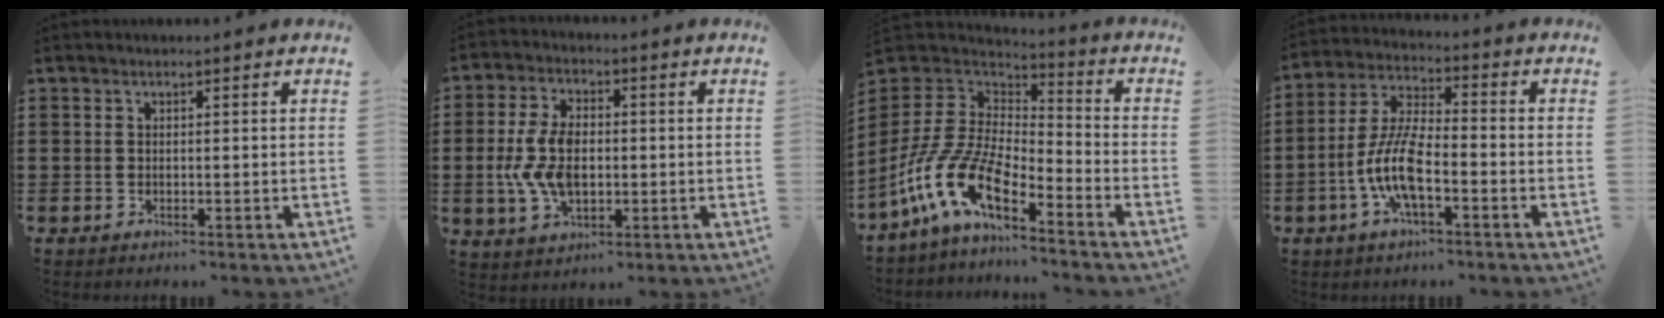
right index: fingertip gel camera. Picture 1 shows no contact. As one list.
[{"total": 8.7, "force": [-0.6, 5.1, 7.0], "torque": [-0.169, 0.003, -0.019]}, {"total": 12.1, "force": [-7.4, 4.8, 8.2], "torque": [-0.208, -0.006, -0.156]}, {"total": 8.8, "force": [-3.2, 2.8, 7.7], "torque": [-0.184, -0.009, -0.067]}]